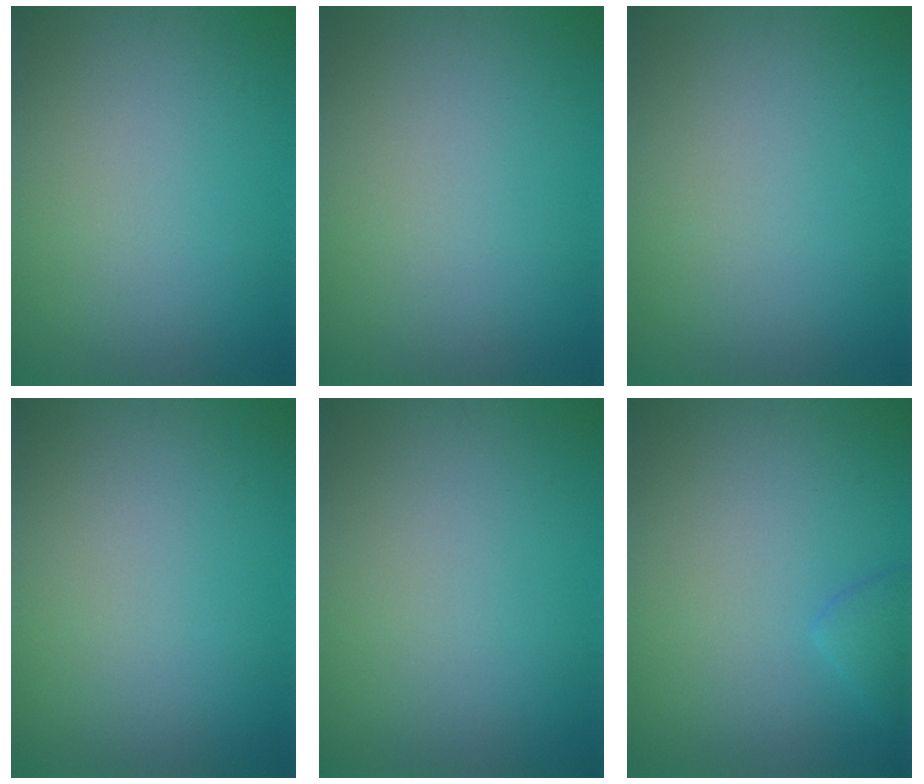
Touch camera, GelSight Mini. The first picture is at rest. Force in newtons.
{"total": 0.0}
{"total": 0.0}
{"total": 0.0}
{"total": 0.0}
{"total": 1.4, "press": 1.4, "slide": 0.1}